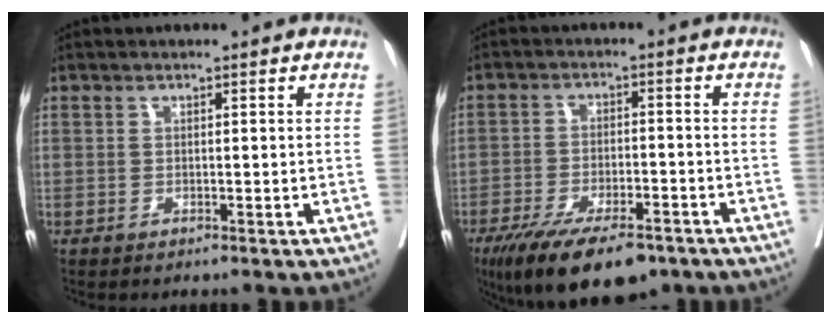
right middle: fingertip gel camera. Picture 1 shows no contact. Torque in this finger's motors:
{"motor_torque": [1.09, -1.04, 0.39, 0.06]}